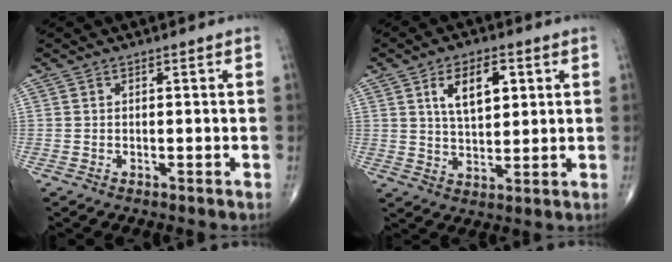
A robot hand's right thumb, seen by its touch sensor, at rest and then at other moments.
{"total": 9.0, "force": [3.2, 4.7, 7.0], "torque": [-0.099, -0.012, 0.057]}